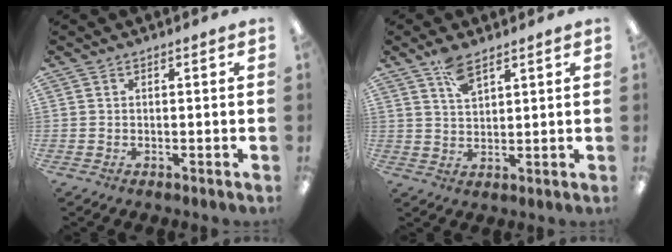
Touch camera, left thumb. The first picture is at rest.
{"total": 5.7, "force": [3.9, 2.2, 3.5], "torque": [-0.062, -0.010, 0.069]}